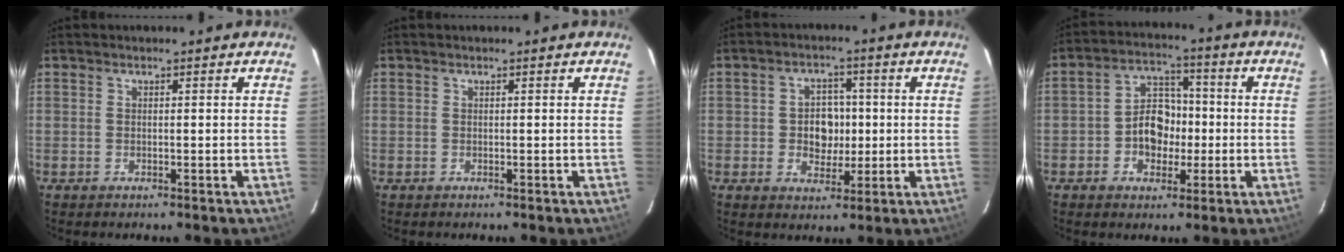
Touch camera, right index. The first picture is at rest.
{"total": 0.0}
{"total": 6.2, "force": [-0.3, 5.1, 3.5], "torque": [-0.064, 0.012, 0.000]}
{"total": 8.1, "force": [-1.7, 6.5, 4.6], "torque": [-0.087, 0.024, -0.026]}